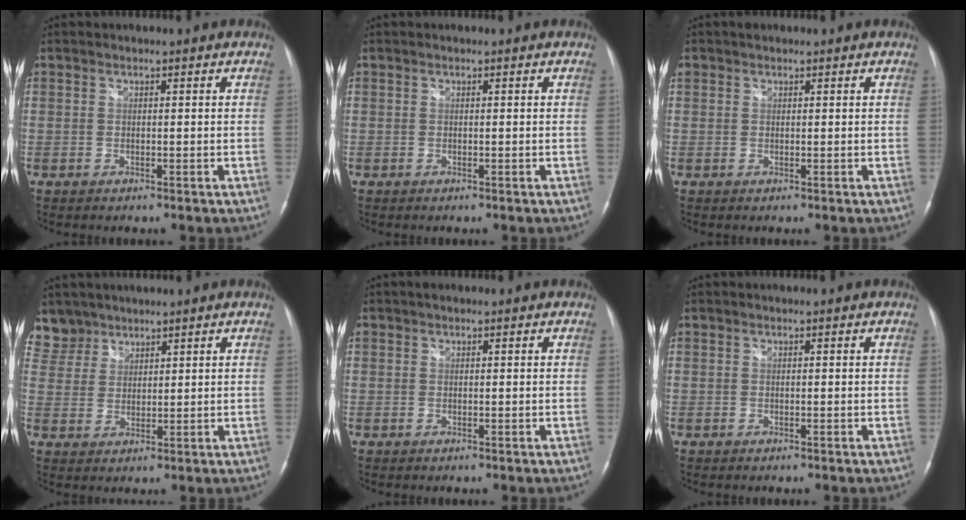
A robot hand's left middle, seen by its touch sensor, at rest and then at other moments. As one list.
[{"total": 0.0}, {"total": 1.0, "force": [0.8, 0.7, 0.2], "torque": [-0.010, 0.013, 0.013]}, {"total": 5.3, "force": [4.4, 2.9, -0.6], "torque": [0.022, 0.004, 0.089]}, {"total": 0.6, "force": [0.4, 0.4, 0.3], "torque": [-0.010, 0.011, 0.007]}, {"total": 0.0}]